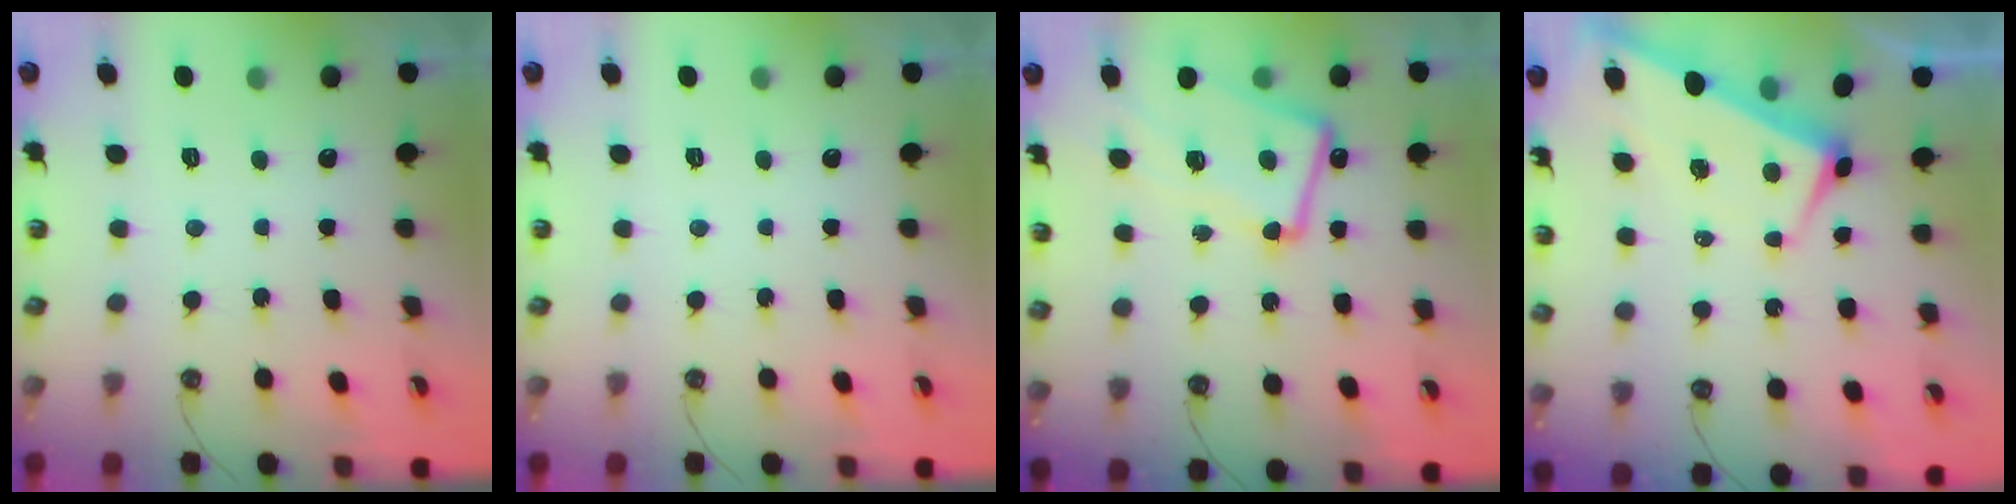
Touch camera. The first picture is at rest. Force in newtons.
{"total": 0.0}
{"total": 8.5, "press": 8.4, "slide": 1.6}
{"total": 1.6, "press": 1.4, "slide": 0.8}